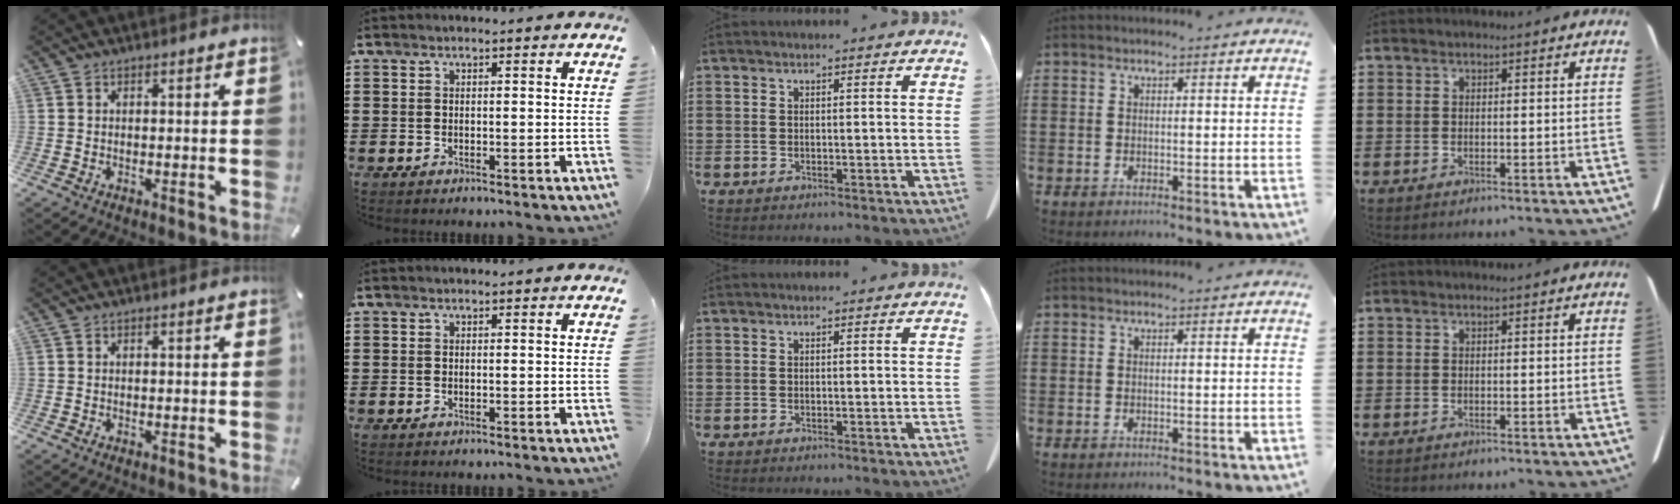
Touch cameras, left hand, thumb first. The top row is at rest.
{}